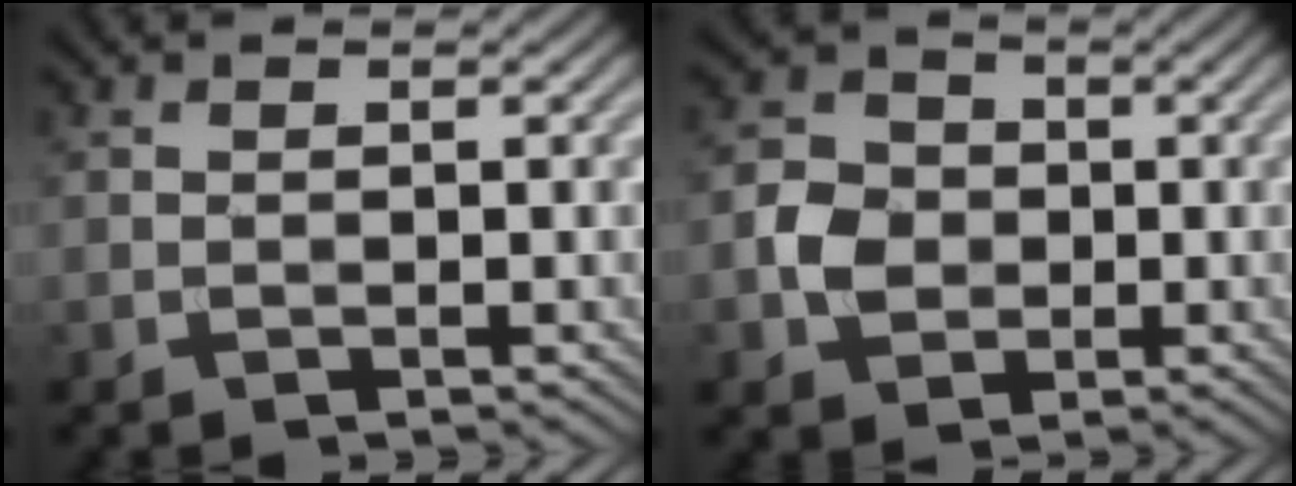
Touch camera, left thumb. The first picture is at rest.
{"total": 4.5, "force": [-0.9, 3.9, 2.0], "torque": [-0.043, 0.001, -0.023]}